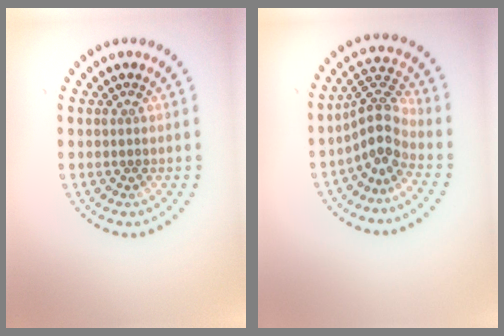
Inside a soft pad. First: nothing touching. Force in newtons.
{"total": 3.5, "press": 2.6, "slide": 2.4}